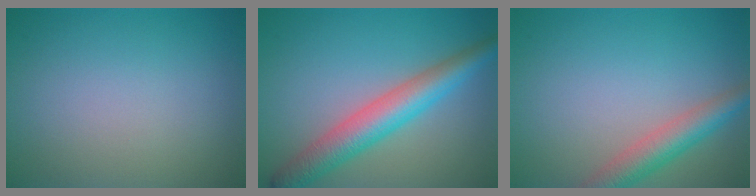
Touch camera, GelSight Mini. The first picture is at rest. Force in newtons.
{"total": 5.8, "press": 5.8, "slide": 0.1}
{"total": 4.2, "press": 4.2, "slide": 0.1}